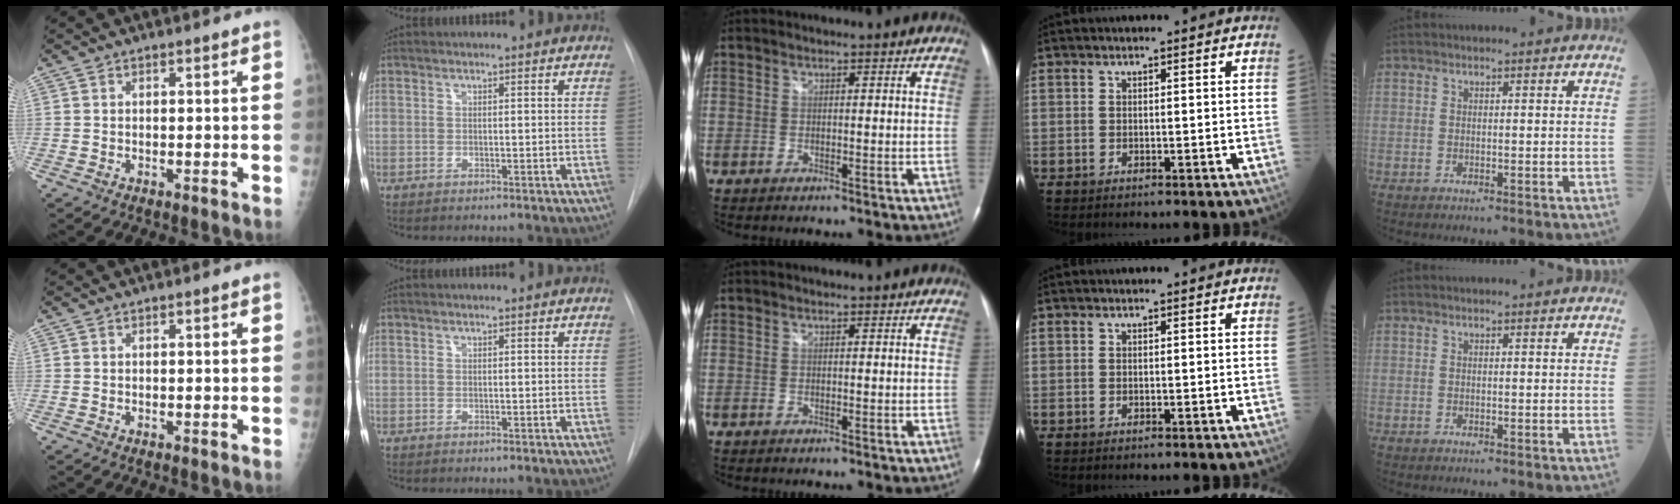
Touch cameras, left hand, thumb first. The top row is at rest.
{}